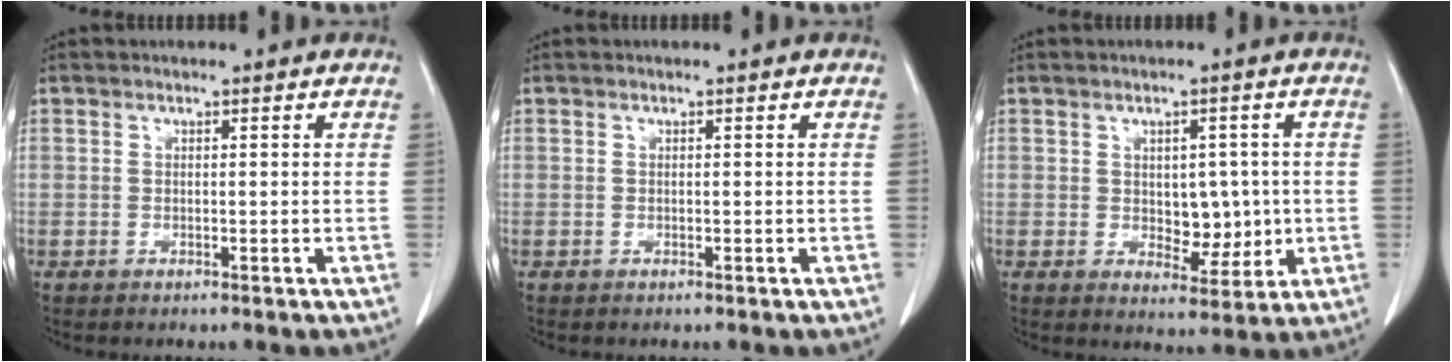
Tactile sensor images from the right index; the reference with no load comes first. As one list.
[{"total": 0.0}, {"total": 6.0, "force": [0.0, 3.5, 4.8], "torque": [-0.059, 0.001, 0.010]}]